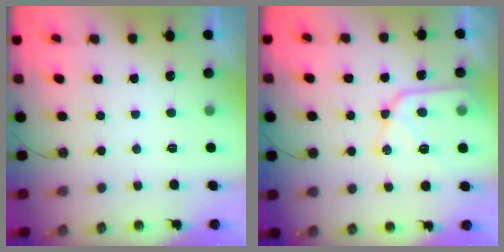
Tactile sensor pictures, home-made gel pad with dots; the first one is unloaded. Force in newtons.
{"total": 14.7, "press": 14.7, "slide": 1.5}